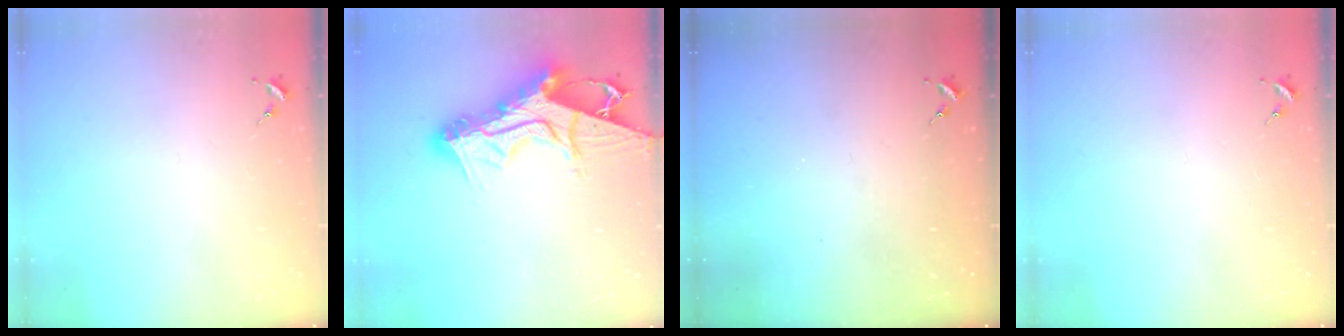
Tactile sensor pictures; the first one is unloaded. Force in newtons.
{"total": 19.7, "press": 19.6, "slide": 1.6}
{"total": 0.0}
{"total": 0.0}